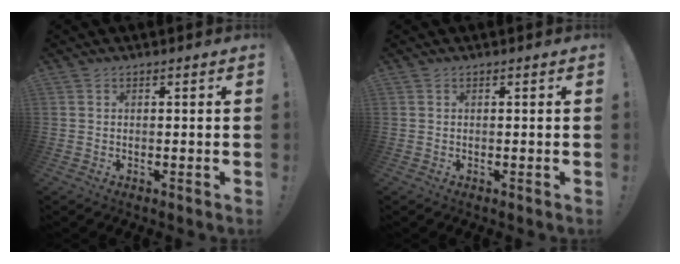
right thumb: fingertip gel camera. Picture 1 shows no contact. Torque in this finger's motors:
{"motor_torque": [-0.15, 0.15, 0.00, 0.00, 0.00]}